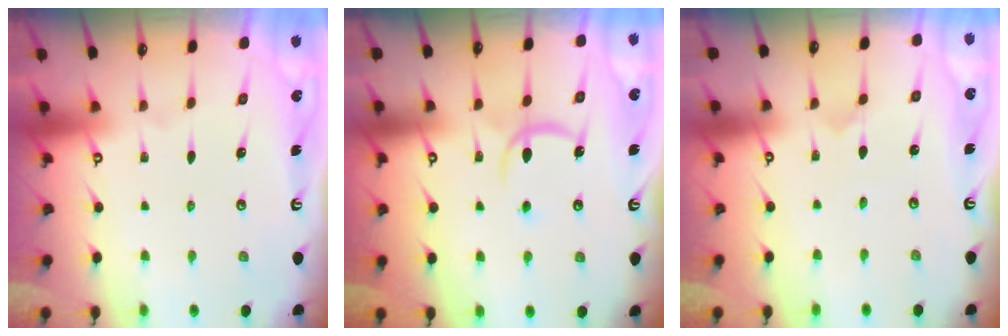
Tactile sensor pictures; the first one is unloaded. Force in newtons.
{"total": 7.5, "press": 7.4, "slide": 0.7}
{"total": 0.0}